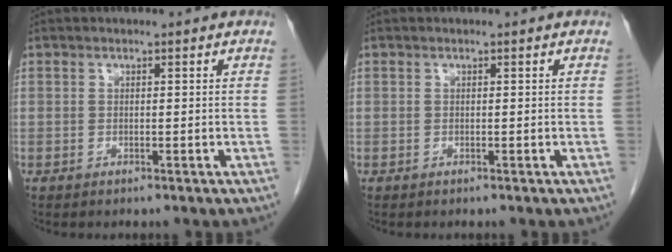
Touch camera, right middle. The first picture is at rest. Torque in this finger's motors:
{"motor_torque": [0.05, 0.16, -0.03, 0.00]}